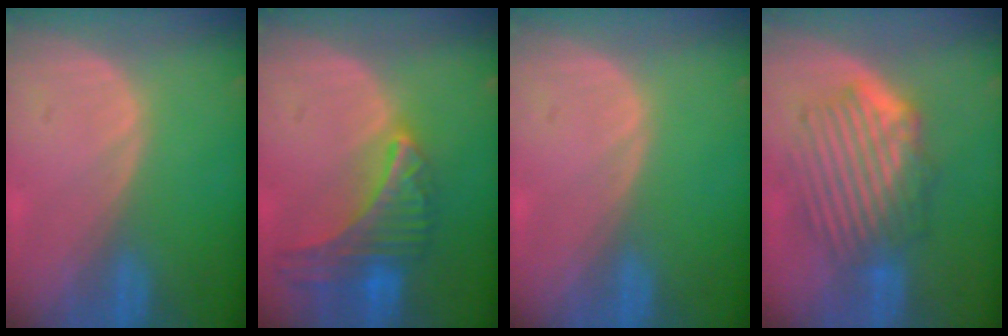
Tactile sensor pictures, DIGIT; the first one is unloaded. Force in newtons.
{"total": 9.1, "press": 8.0, "slide": 4.4}
{"total": 0.0}
{"total": 9.4, "press": 8.4, "slide": 4.3}